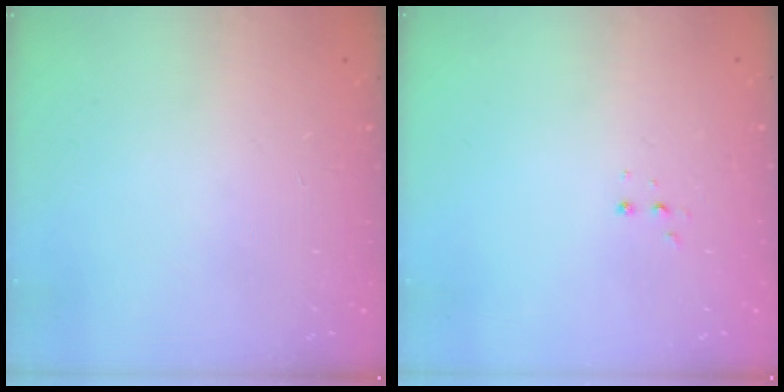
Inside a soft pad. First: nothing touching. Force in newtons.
{"total": 2.8, "press": 2.8, "slide": 0.5}